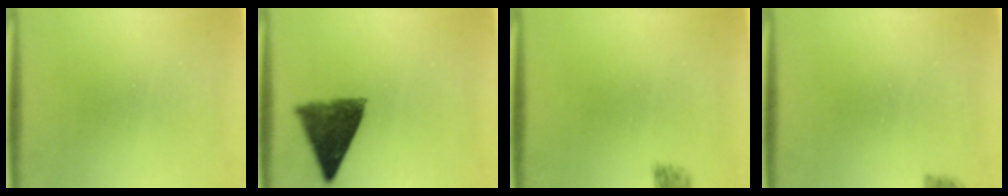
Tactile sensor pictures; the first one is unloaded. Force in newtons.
{"total": 7.2}
{"total": 1.2}
{"total": 1.8}